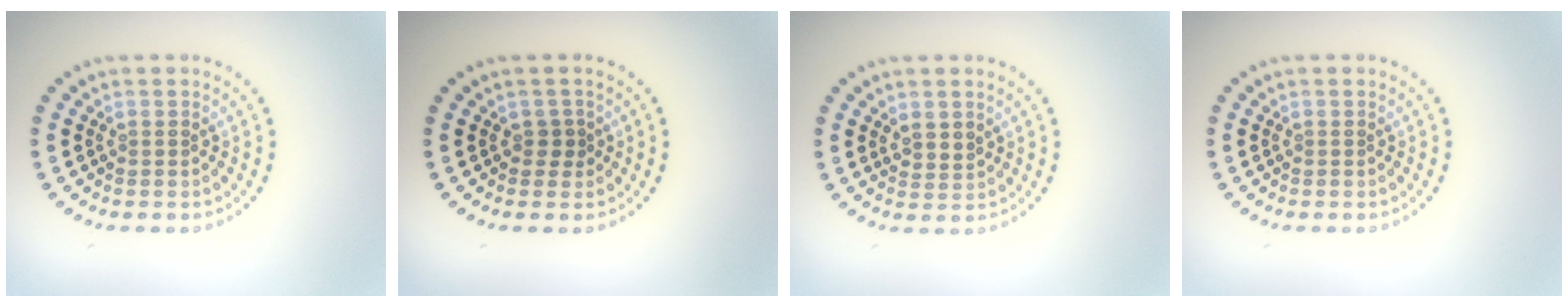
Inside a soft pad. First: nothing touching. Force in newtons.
{"total": 1.1, "press": 0.8, "slide": 0.7}
{"total": 1.6, "press": 1.3, "slide": 1.0}
{"total": 0.0}